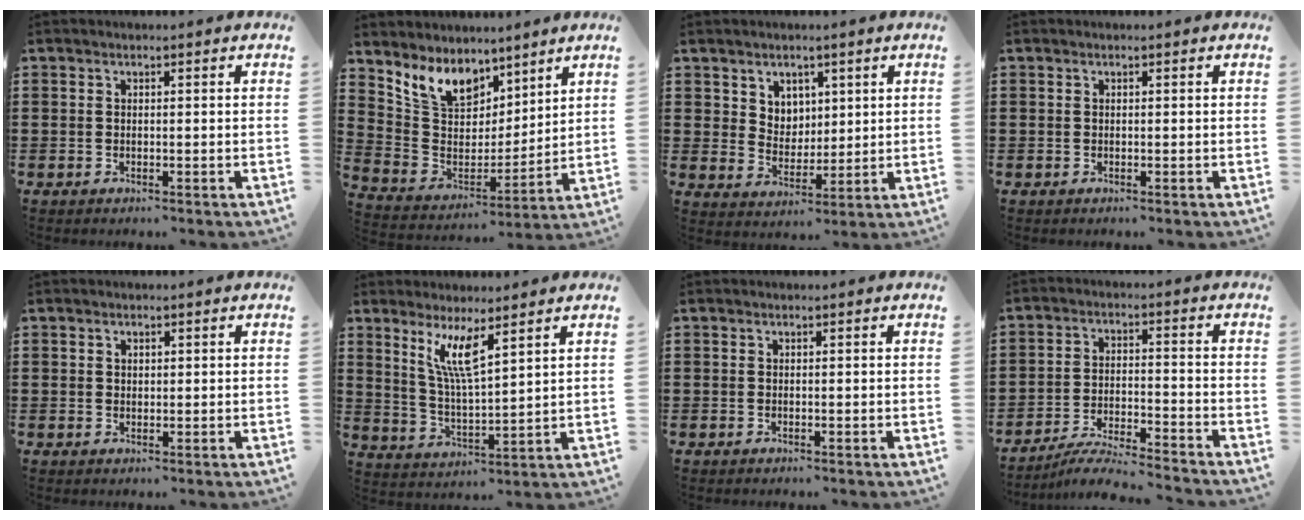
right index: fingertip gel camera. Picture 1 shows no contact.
{"total": 8.9, "force": [6.7, 5.2, 2.8], "torque": [-0.099, -0.029, 0.129]}
{"total": 5.0, "force": [3.1, 3.9, 0.3], "torque": [-0.020, 0.003, 0.056]}
{"total": 0.0}
{"total": 1.1, "force": [0.5, 0.9, 0.3], "torque": [-0.008, 0.004, 0.011]}
{"total": 6.6, "force": [3.7, 0.9, 5.4], "torque": [-0.115, -0.006, 0.063]}
{"total": 0.0}
{"total": 5.7, "force": [-5.4, -0.1, 1.7], "torque": [-0.042, -0.009, -0.109]}